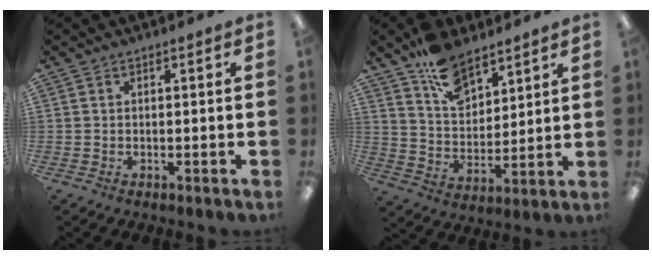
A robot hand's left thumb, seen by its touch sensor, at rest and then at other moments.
{"total": 12.0, "force": [8.6, 6.4, 5.3], "torque": [-0.090, -0.049, 0.162]}